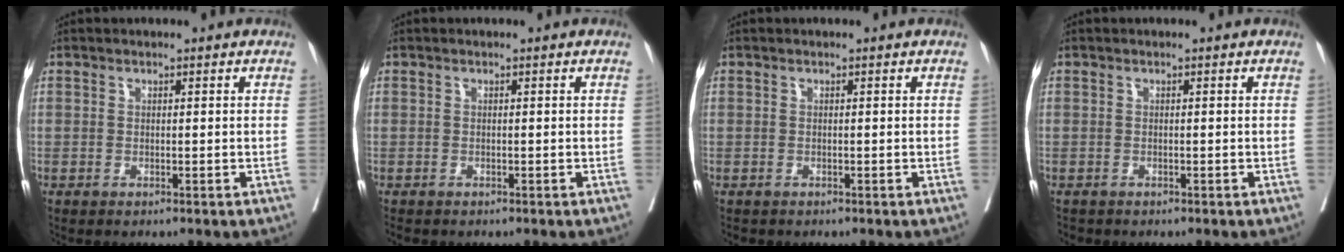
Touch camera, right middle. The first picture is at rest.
{"total": 1.3, "force": [-1.1, 0.5, 0.3], "torque": [-0.012, -0.004, -0.019]}
{"total": 1.0, "force": [-0.9, 0.5, 0.1], "torque": [-0.011, -0.001, -0.016]}
{"total": 1.1, "force": [-1.0, 0.5, 0.0], "torque": [-0.010, -0.002, -0.019]}